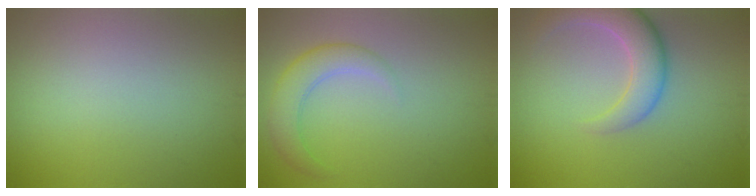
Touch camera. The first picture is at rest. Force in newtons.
{"total": 3.3, "press": 3.3, "slide": 0.2}
{"total": 5.4, "press": 5.3, "slide": 0.4}